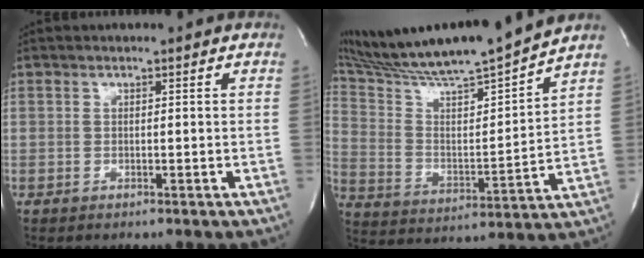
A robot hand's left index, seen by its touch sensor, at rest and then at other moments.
{"total": 19.7, "force": [17.7, -1.0, 8.7], "torque": [-0.163, -0.031, 0.294]}